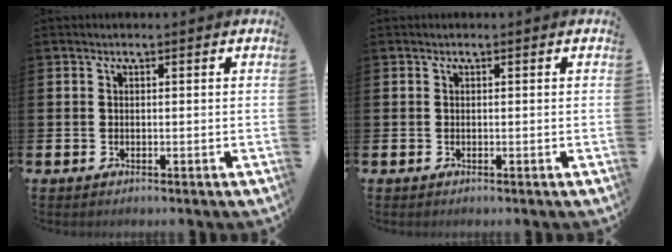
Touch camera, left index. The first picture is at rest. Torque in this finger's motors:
{"motor_torque": [0.00, 0.00, 0.00, 0.00]}